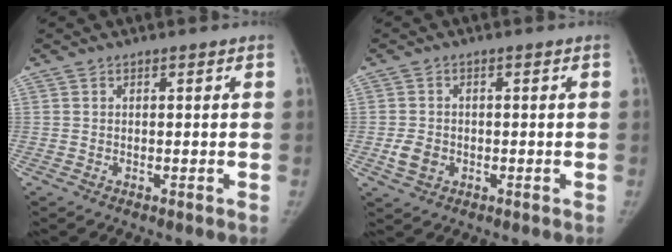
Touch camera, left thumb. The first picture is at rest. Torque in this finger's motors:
{"motor_torque": [-0.49, 0.39, 0.08, -0.28, 0.02]}